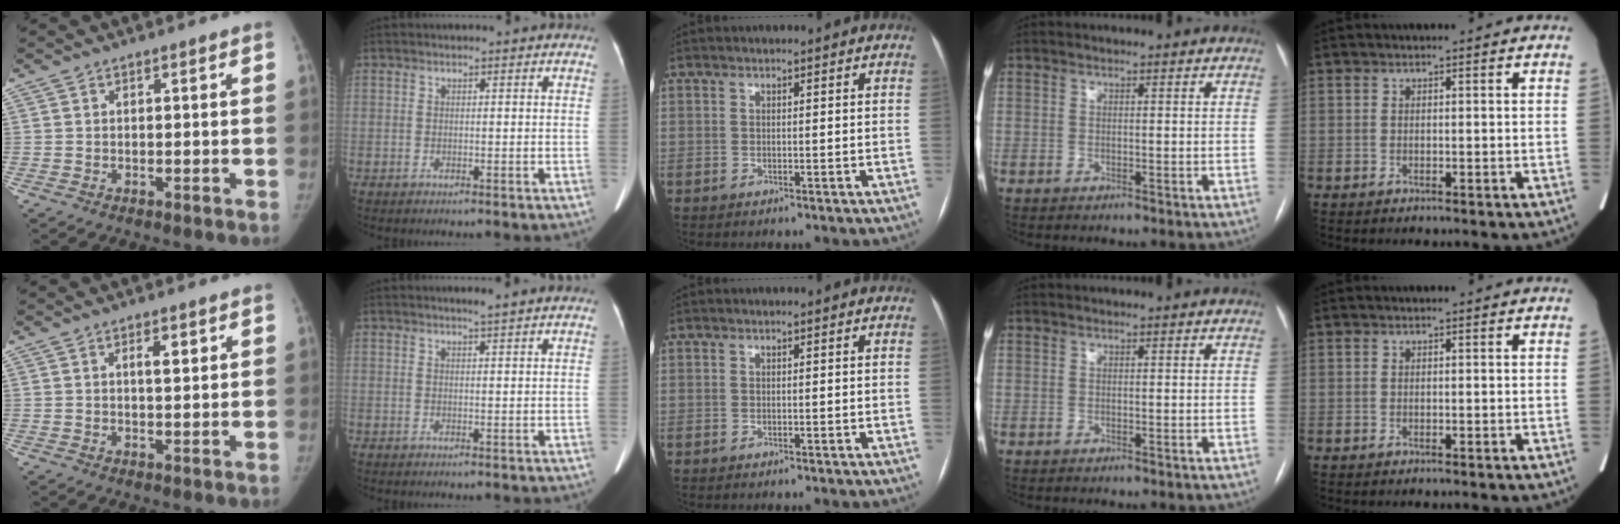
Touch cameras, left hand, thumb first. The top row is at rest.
{"thumb": {"total": 2.7, "force": [1.2, 1.1, 2.2], "torque": [-0.029, -0.005, 0.019]}, "index": {"total": 2.0, "force": [1.7, -0.5, 1.0], "torque": [-0.015, 0.003, 0.029]}}